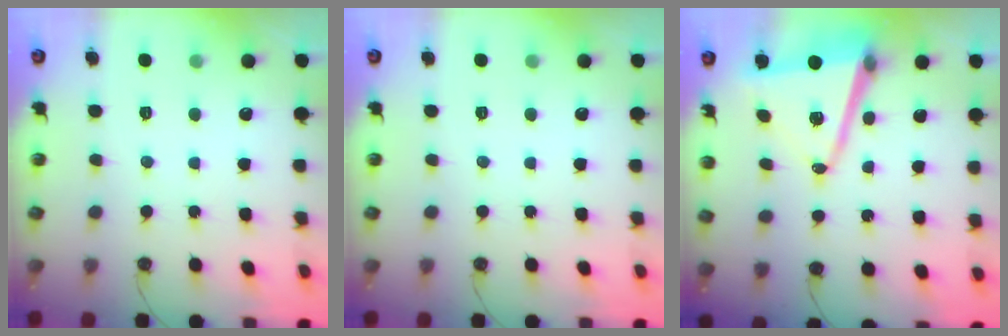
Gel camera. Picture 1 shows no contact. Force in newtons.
{"total": 0.0}
{"total": 12.3, "press": 11.9, "slide": 3.0}